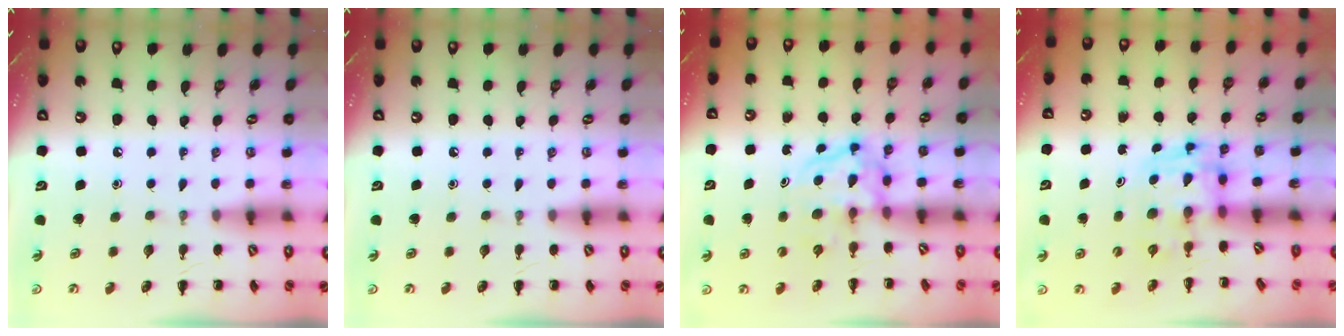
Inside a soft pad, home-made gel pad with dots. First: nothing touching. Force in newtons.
{"total": 0.0}
{"total": 3.8, "press": 3.7, "slide": 0.4}
{"total": 3.4, "press": 3.4, "slide": 0.6}